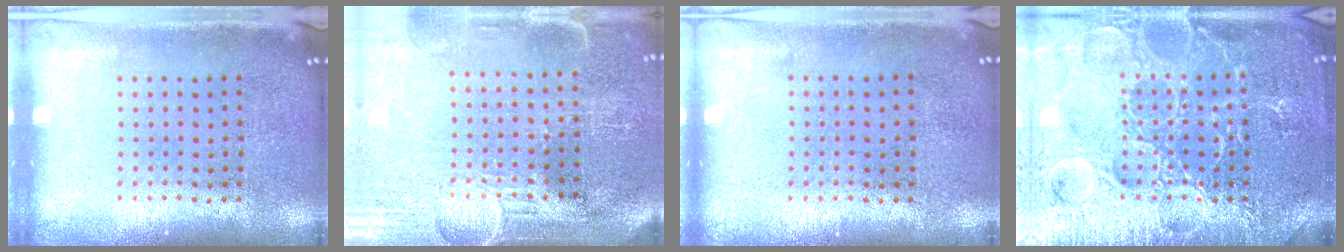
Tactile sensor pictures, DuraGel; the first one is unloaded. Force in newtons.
{"total": 3.9, "press": 3.5, "slide": 1.8}
{"total": 0.0}
{"total": 7.4, "press": 7.3, "slide": 1.0}